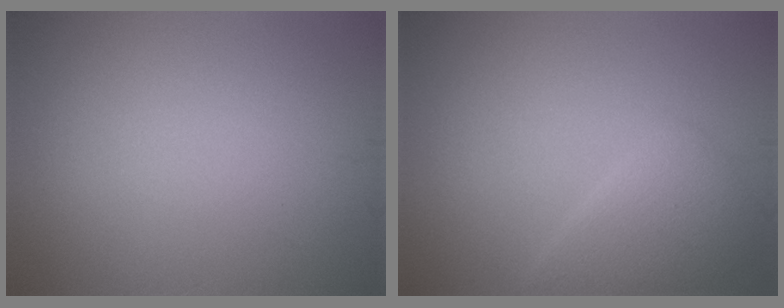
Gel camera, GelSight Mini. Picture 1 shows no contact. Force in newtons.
{"total": 2.9, "press": 2.9, "slide": 0.1}